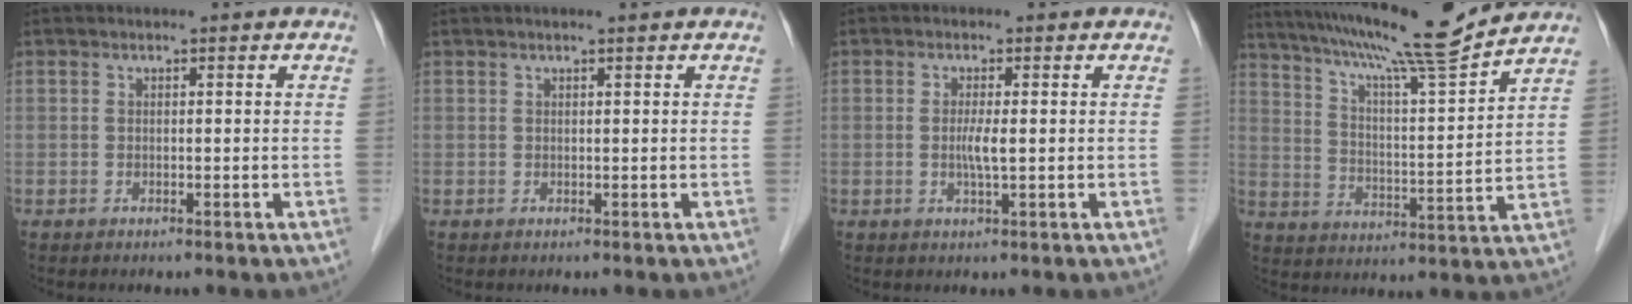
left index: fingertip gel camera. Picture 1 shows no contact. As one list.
[{"total": 1.4, "force": [1.1, -0.1, 0.9], "torque": [-0.013, 0.013, 0.019]}, {"total": 2.3, "force": [-0.1, 0.0, 2.3], "torque": [-0.050, -0.003, -0.002]}, {"total": 15.9, "force": [14.0, -1.3, 7.3], "torque": [-0.133, -0.008, 0.219]}]